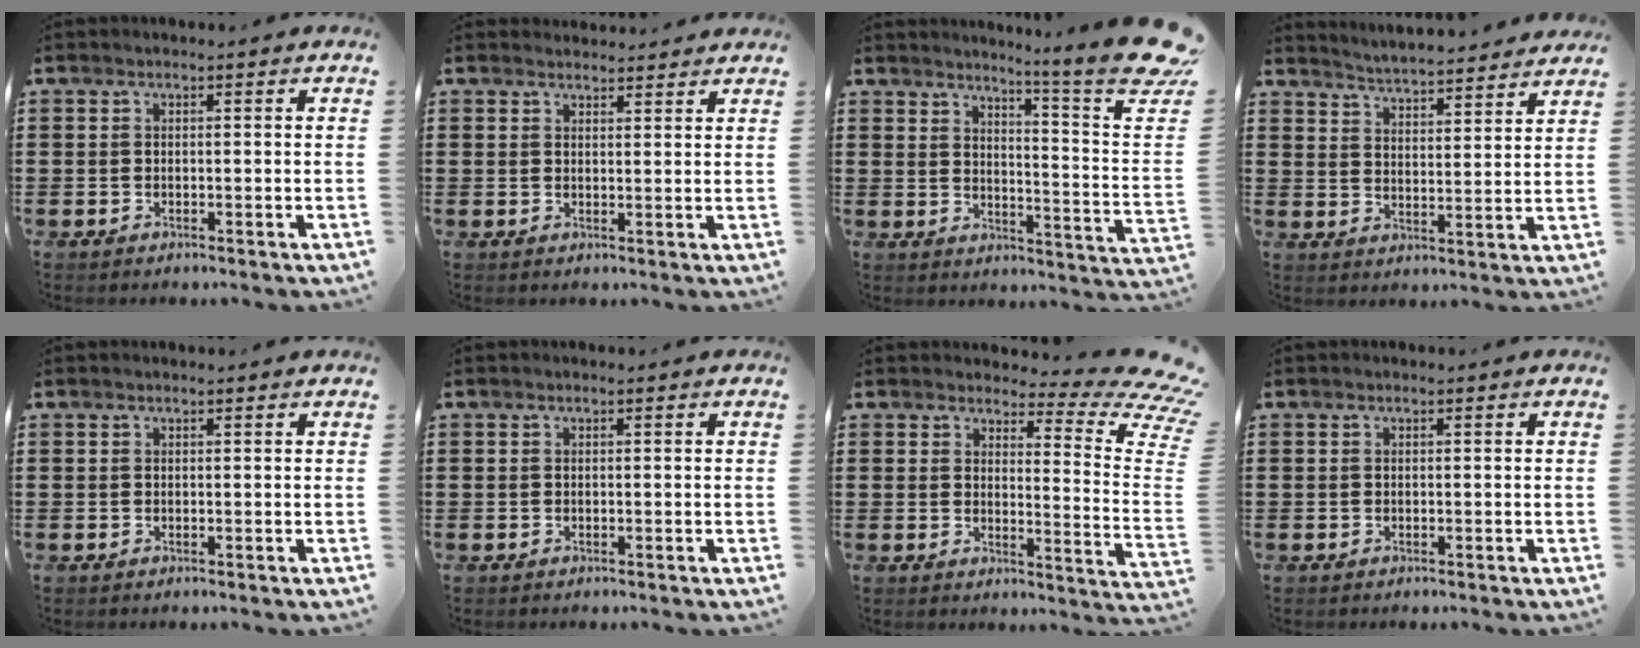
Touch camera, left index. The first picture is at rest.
{"total": 2.1, "force": [2.1, 0.2, -0.1], "torque": [-0.004, -0.002, 0.041]}
{"total": 8.7, "force": [6.9, -1.0, 5.2], "torque": [-0.099, -0.055, 0.111]}
{"total": 4.0, "force": [4.0, -0.5, -0.1], "torque": [-0.020, -0.033, 0.066]}
{"total": 0.0}
{"total": 0.0}
{"total": 6.0, "force": [4.6, 0.9, 3.7], "torque": [-0.059, -0.048, 0.073]}
{"total": 0.0}